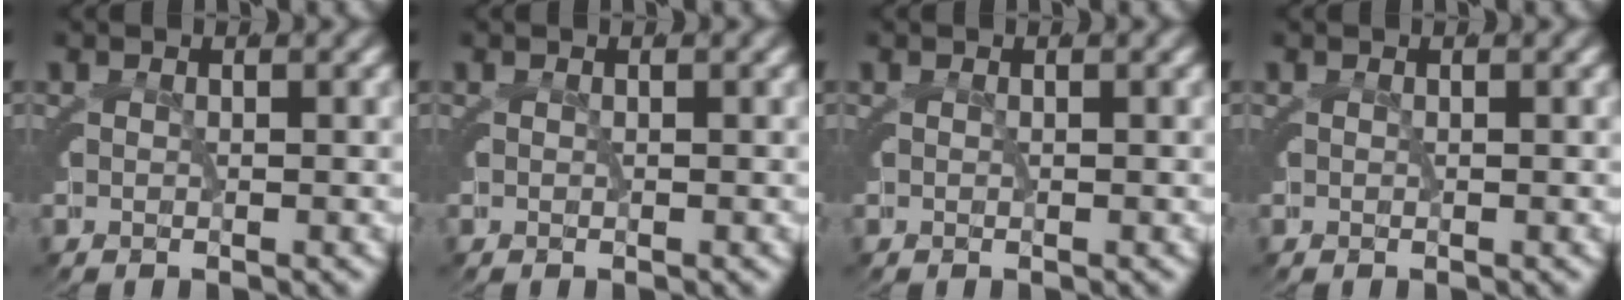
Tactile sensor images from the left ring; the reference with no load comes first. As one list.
[{"total": 0.0}, {"total": 0.0}, {"total": 0.0}]